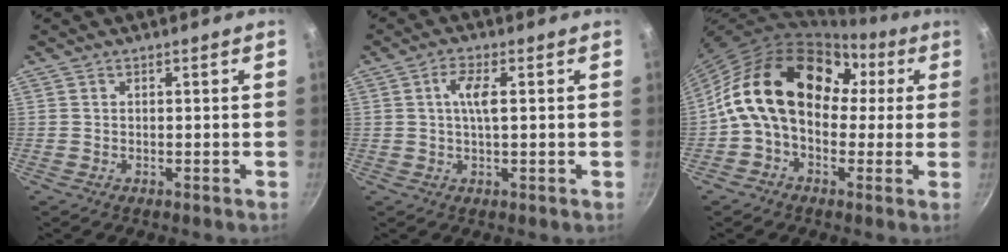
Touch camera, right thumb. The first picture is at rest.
{"total": 4.5, "force": [0.7, 1.3, 4.2], "torque": [-0.090, 0.007, 0.012]}
{"total": 19.6, "force": [2.6, 13.8, 13.7], "torque": [-0.201, 0.043, 0.022]}